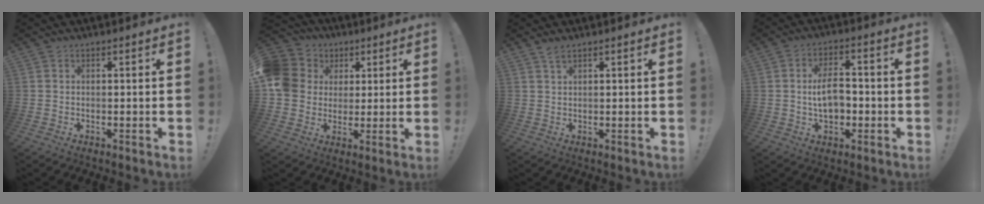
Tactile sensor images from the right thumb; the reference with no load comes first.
{"total": 12.6, "force": [2.3, 11.4, 5.0], "torque": [-0.098, -0.001, 0.050]}
{"total": 2.3, "force": [1.8, 0.5, 1.3], "torque": [-0.020, -0.005, 0.032]}
{"total": 8.7, "force": [-0.8, 5.5, 6.7], "torque": [-0.107, 0.006, -0.014]}